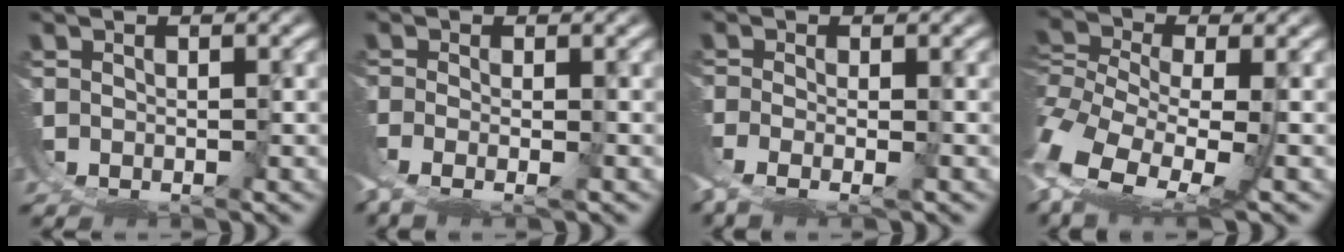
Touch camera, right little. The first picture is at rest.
{"total": 3.4, "force": [-1.3, 0.9, 3.0], "torque": [-0.064, -0.017, -0.008]}
{"total": 3.8, "force": [-1.2, 1.3, 3.4], "torque": [-0.074, -0.020, -0.005]}
{"total": 7.4, "force": [0.3, 4.5, 5.9], "torque": [-0.155, -0.040, 0.024]}